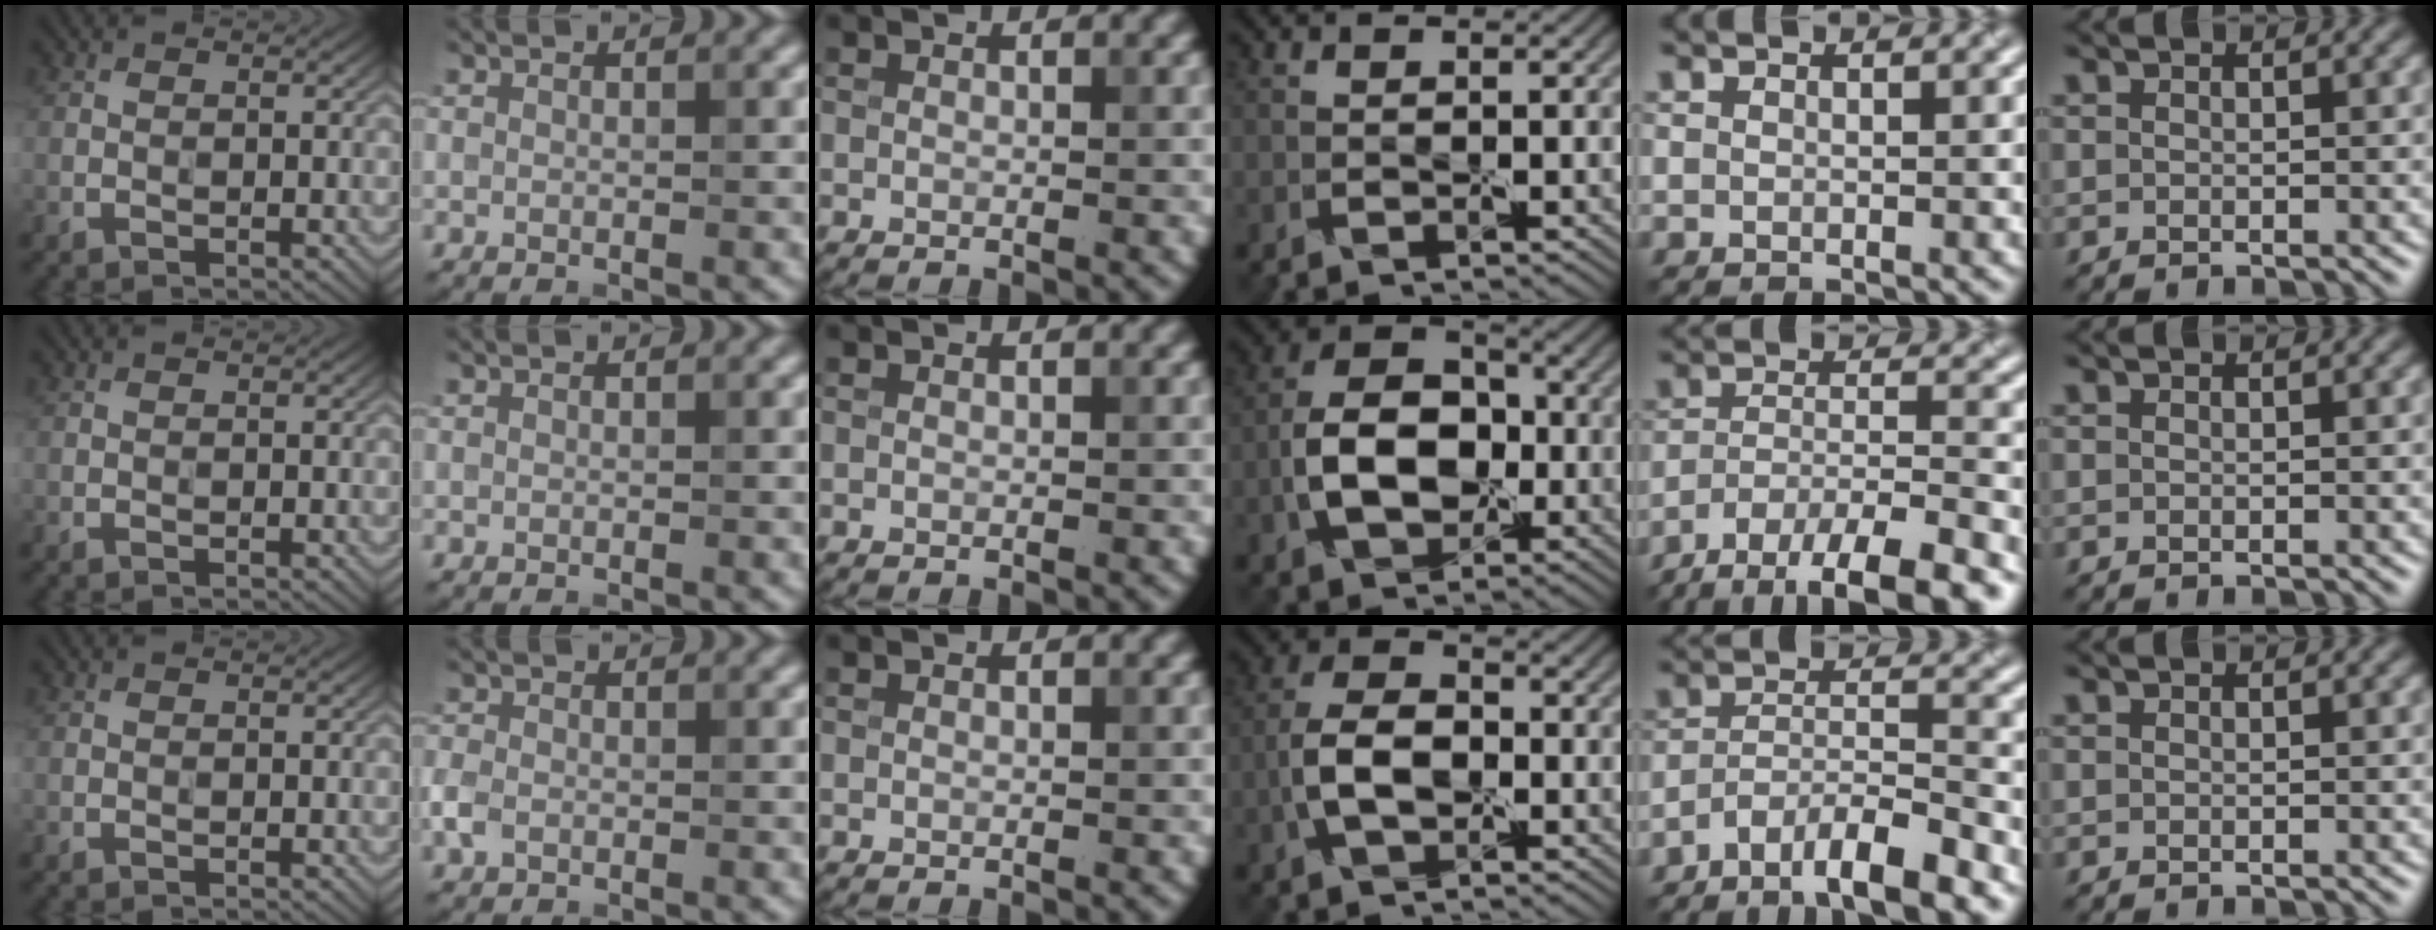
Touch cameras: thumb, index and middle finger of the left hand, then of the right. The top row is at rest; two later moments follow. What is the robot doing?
{"motion": "peel", "object": "shipping label"}